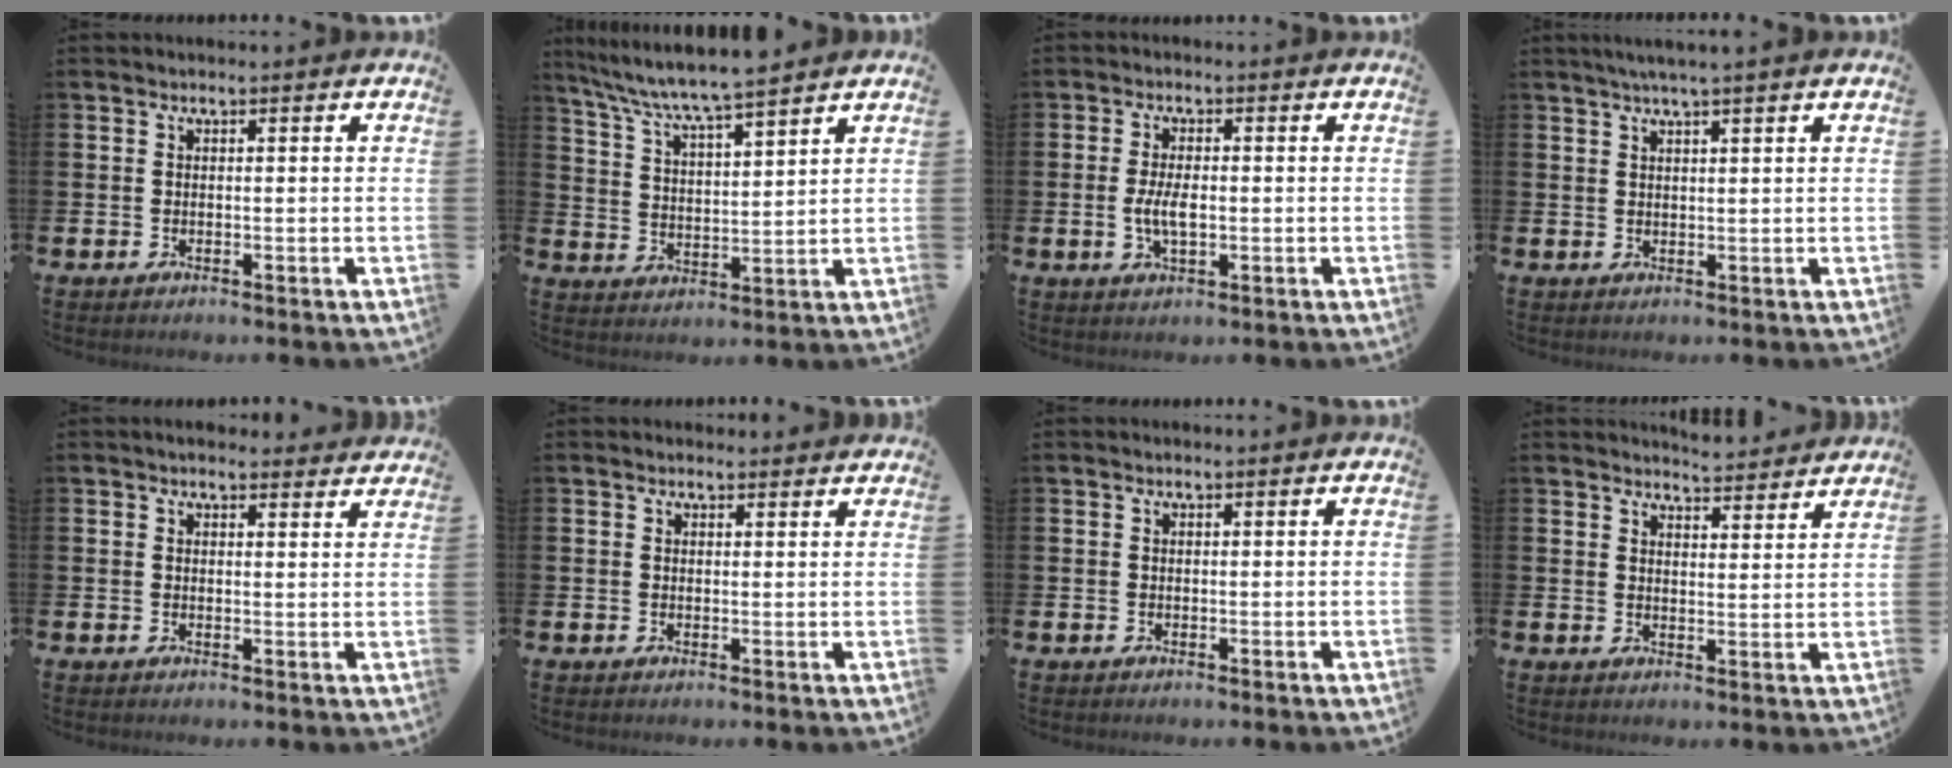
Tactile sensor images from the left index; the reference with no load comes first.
{"total": 6.7, "force": [6.3, 0.0, 2.0], "torque": [-0.069, -0.036, 0.110]}
{"total": 4.0, "force": [-0.3, 1.8, 3.6], "torque": [-0.074, 0.001, -0.009]}
{"total": 2.3, "force": [2.0, -0.5, 1.1], "torque": [-0.028, 0.001, 0.037]}
{"total": 2.5, "force": [2.4, 0.4, 0.1], "torque": [-0.005, -0.009, 0.044]}
{"total": 1.4, "force": [1.3, 0.3, 0.1], "torque": [0.005, -0.004, 0.023]}
{"total": 0.0}
{"total": 4.7, "force": [4.7, 0.1, 0.0], "torque": [-0.001, -0.032, 0.085]}